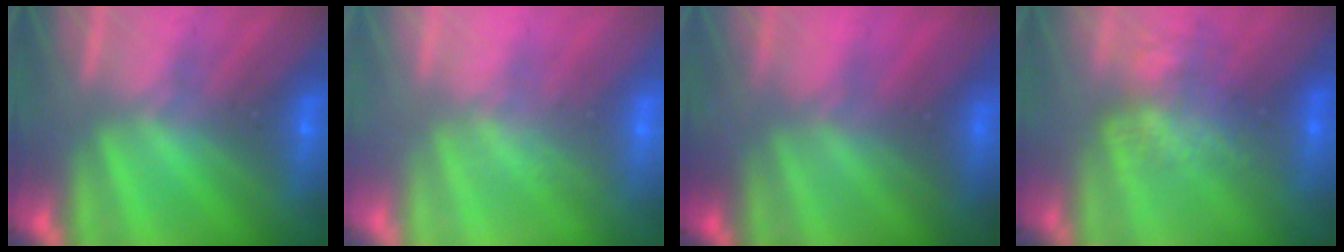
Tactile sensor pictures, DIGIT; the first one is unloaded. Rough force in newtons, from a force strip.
{"total": 8.1}
{"total": 9.4}
{"total": 7.1}